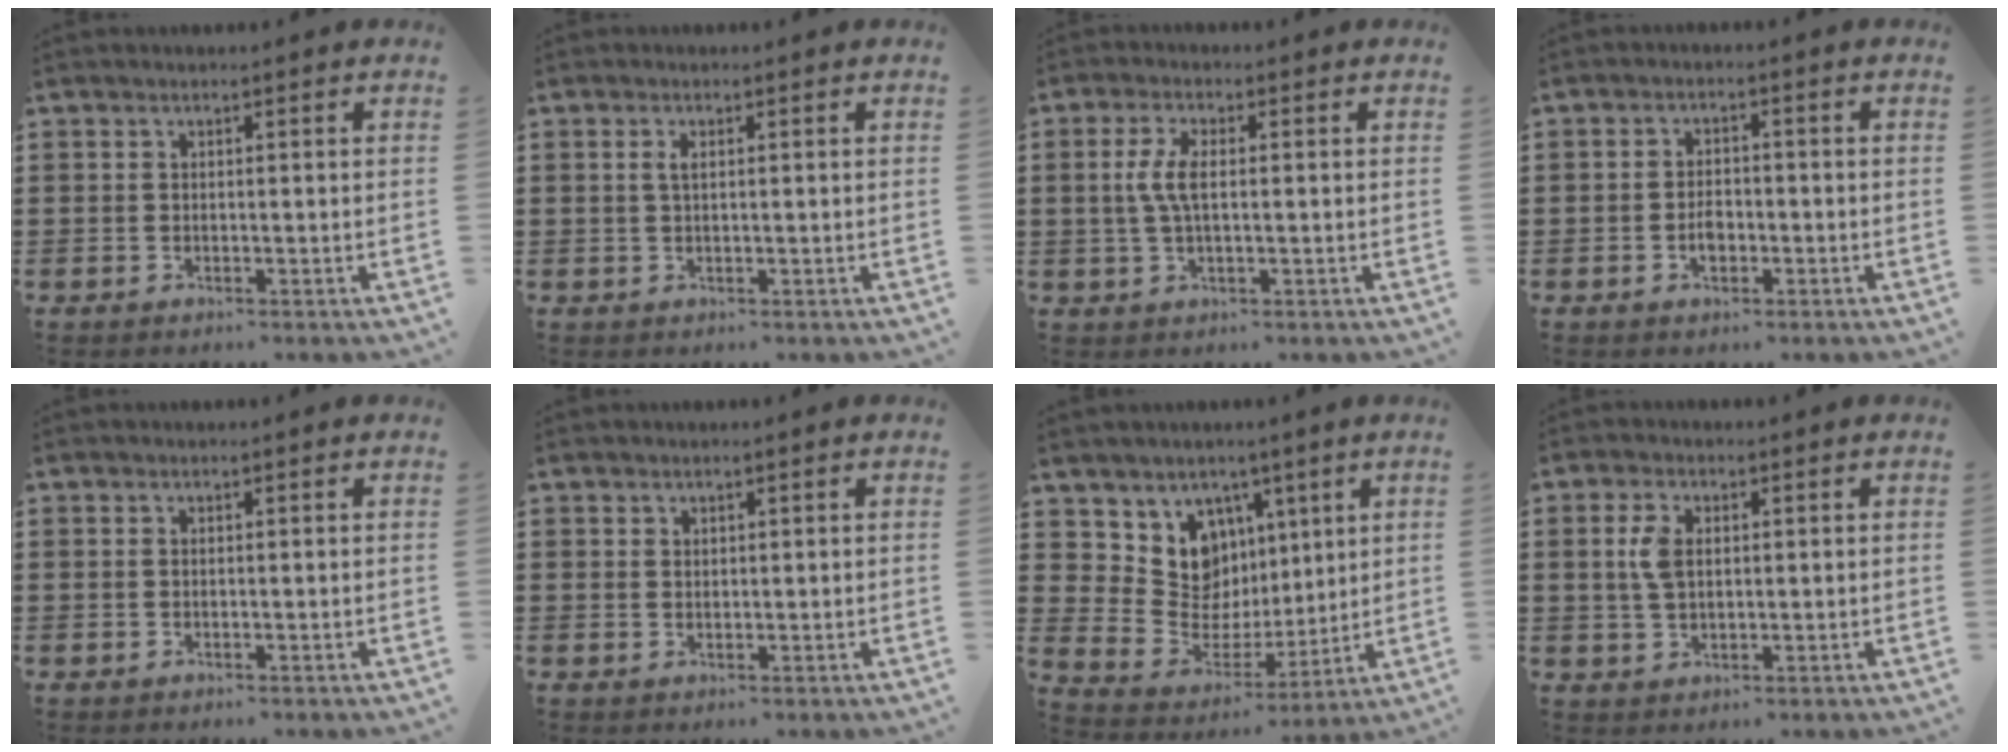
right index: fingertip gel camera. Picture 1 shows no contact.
{"total": 1.5, "force": [0.4, 0.5, 1.3], "torque": [-0.028, 0.003, 0.005]}
{"total": 4.9, "force": [0.3, 1.8, 4.5], "torque": [-0.109, -0.002, -0.004]}
{"total": 2.8, "force": [-1.0, 1.5, 2.1], "torque": [-0.040, 0.003, -0.019]}
{"total": 0.0}
{"total": 1.1, "force": [0.8, 0.6, 0.1], "torque": [-0.003, 0.002, 0.017]}
{"total": 9.4, "force": [3.8, 8.2, 2.6], "torque": [-0.093, -0.031, 0.080]}
{"total": 4.1, "force": [0.9, 2.4, 3.2], "torque": [-0.078, 0.008, 0.011]}